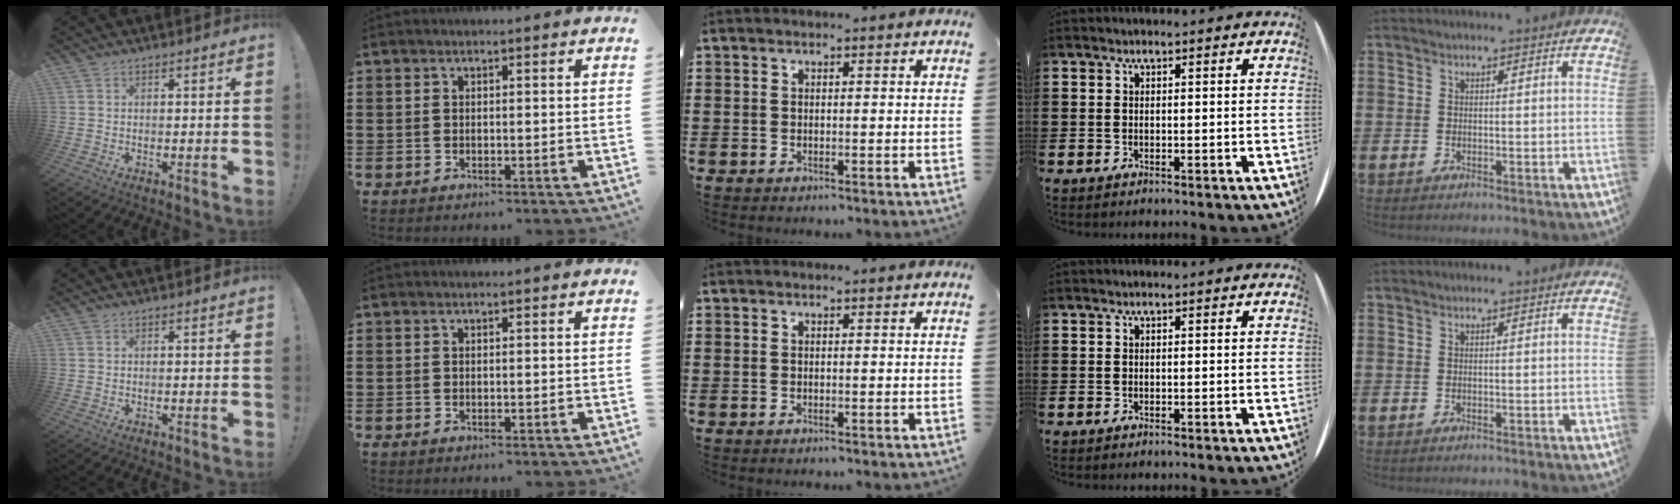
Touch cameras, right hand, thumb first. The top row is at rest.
{}